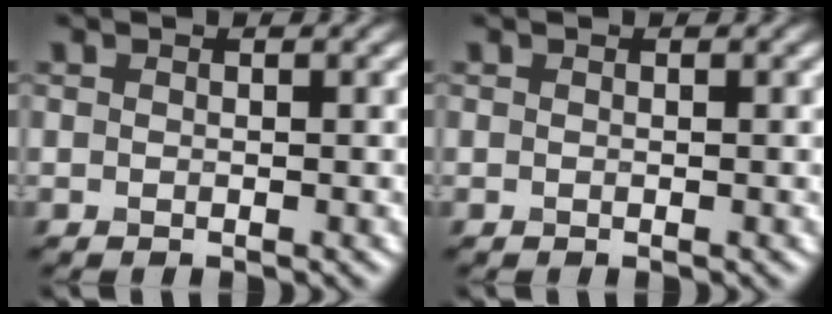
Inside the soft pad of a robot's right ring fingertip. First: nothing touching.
{"total": 0.0}